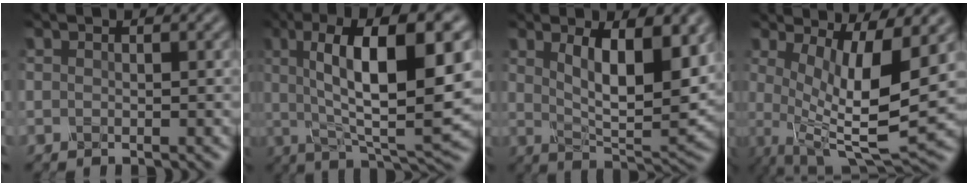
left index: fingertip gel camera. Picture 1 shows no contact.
{"total": 12.2, "force": [1.9, 3.6, 11.4], "torque": [-0.174, 0.003, 0.035]}
{"total": 8.7, "force": [2.3, 3.0, 7.8], "torque": [-0.129, -0.010, 0.048]}
{"total": 9.4, "force": [0.1, 2.8, 9.0], "torque": [-0.161, -0.022, 0.012]}